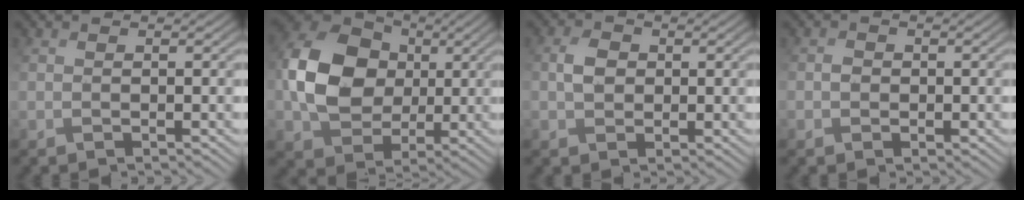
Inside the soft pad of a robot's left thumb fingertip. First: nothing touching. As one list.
[{"total": 11.1, "force": [1.5, 8.9, 6.4], "torque": [-0.148, 0.021, 0.026]}, {"total": 2.2, "force": [0.7, 1.9, 0.7], "torque": [-0.016, 0.010, 0.008]}, {"total": 1.7, "force": [-0.2, 1.6, 0.4], "torque": [0.001, 0.004, -0.004]}]